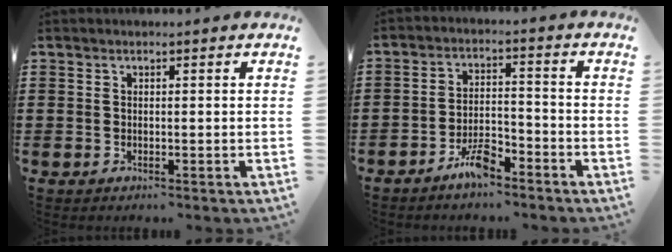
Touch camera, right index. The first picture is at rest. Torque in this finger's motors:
{"motor_torque": [0.94, -0.33, 0.18, 0.04]}